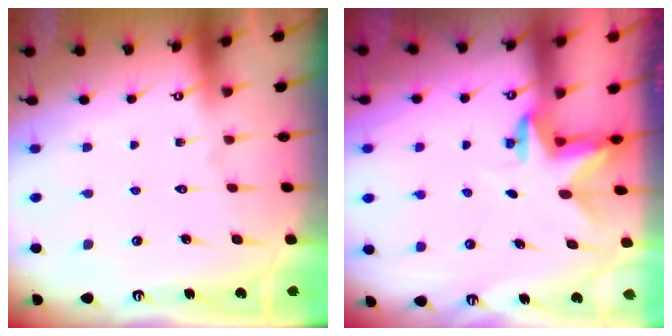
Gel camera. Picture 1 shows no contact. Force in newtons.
{"total": 2.4, "press": 2.3, "slide": 0.4}